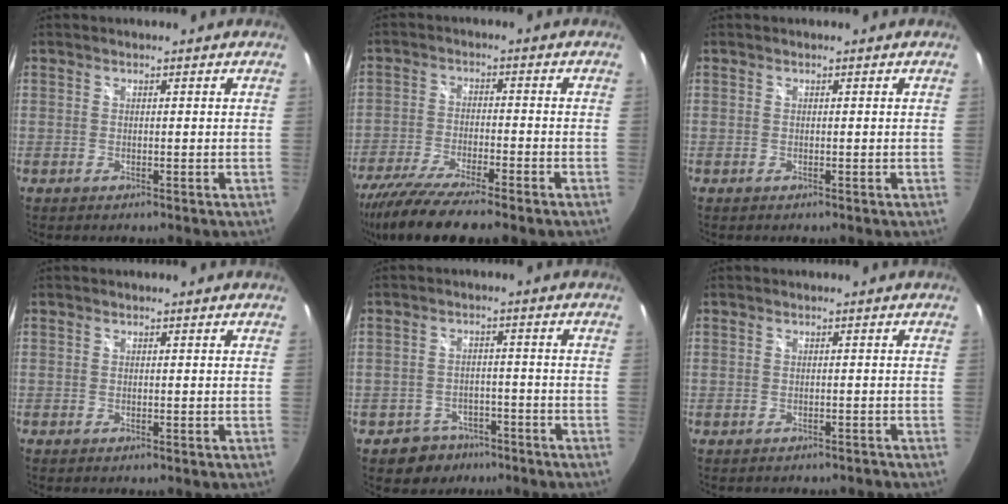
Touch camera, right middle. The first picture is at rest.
{"total": 13.3, "force": [-10.7, 1.3, 7.7], "torque": [-0.163, -0.040, -0.185]}
{"total": 0.0}
{"total": 0.0}
{"total": 5.9, "force": [-4.1, 4.2, 0.7], "torque": [-0.027, 0.022, -0.052]}
{"total": 2.5, "force": [-2.3, 0.7, 0.6], "torque": [-0.012, -0.009, -0.027]}